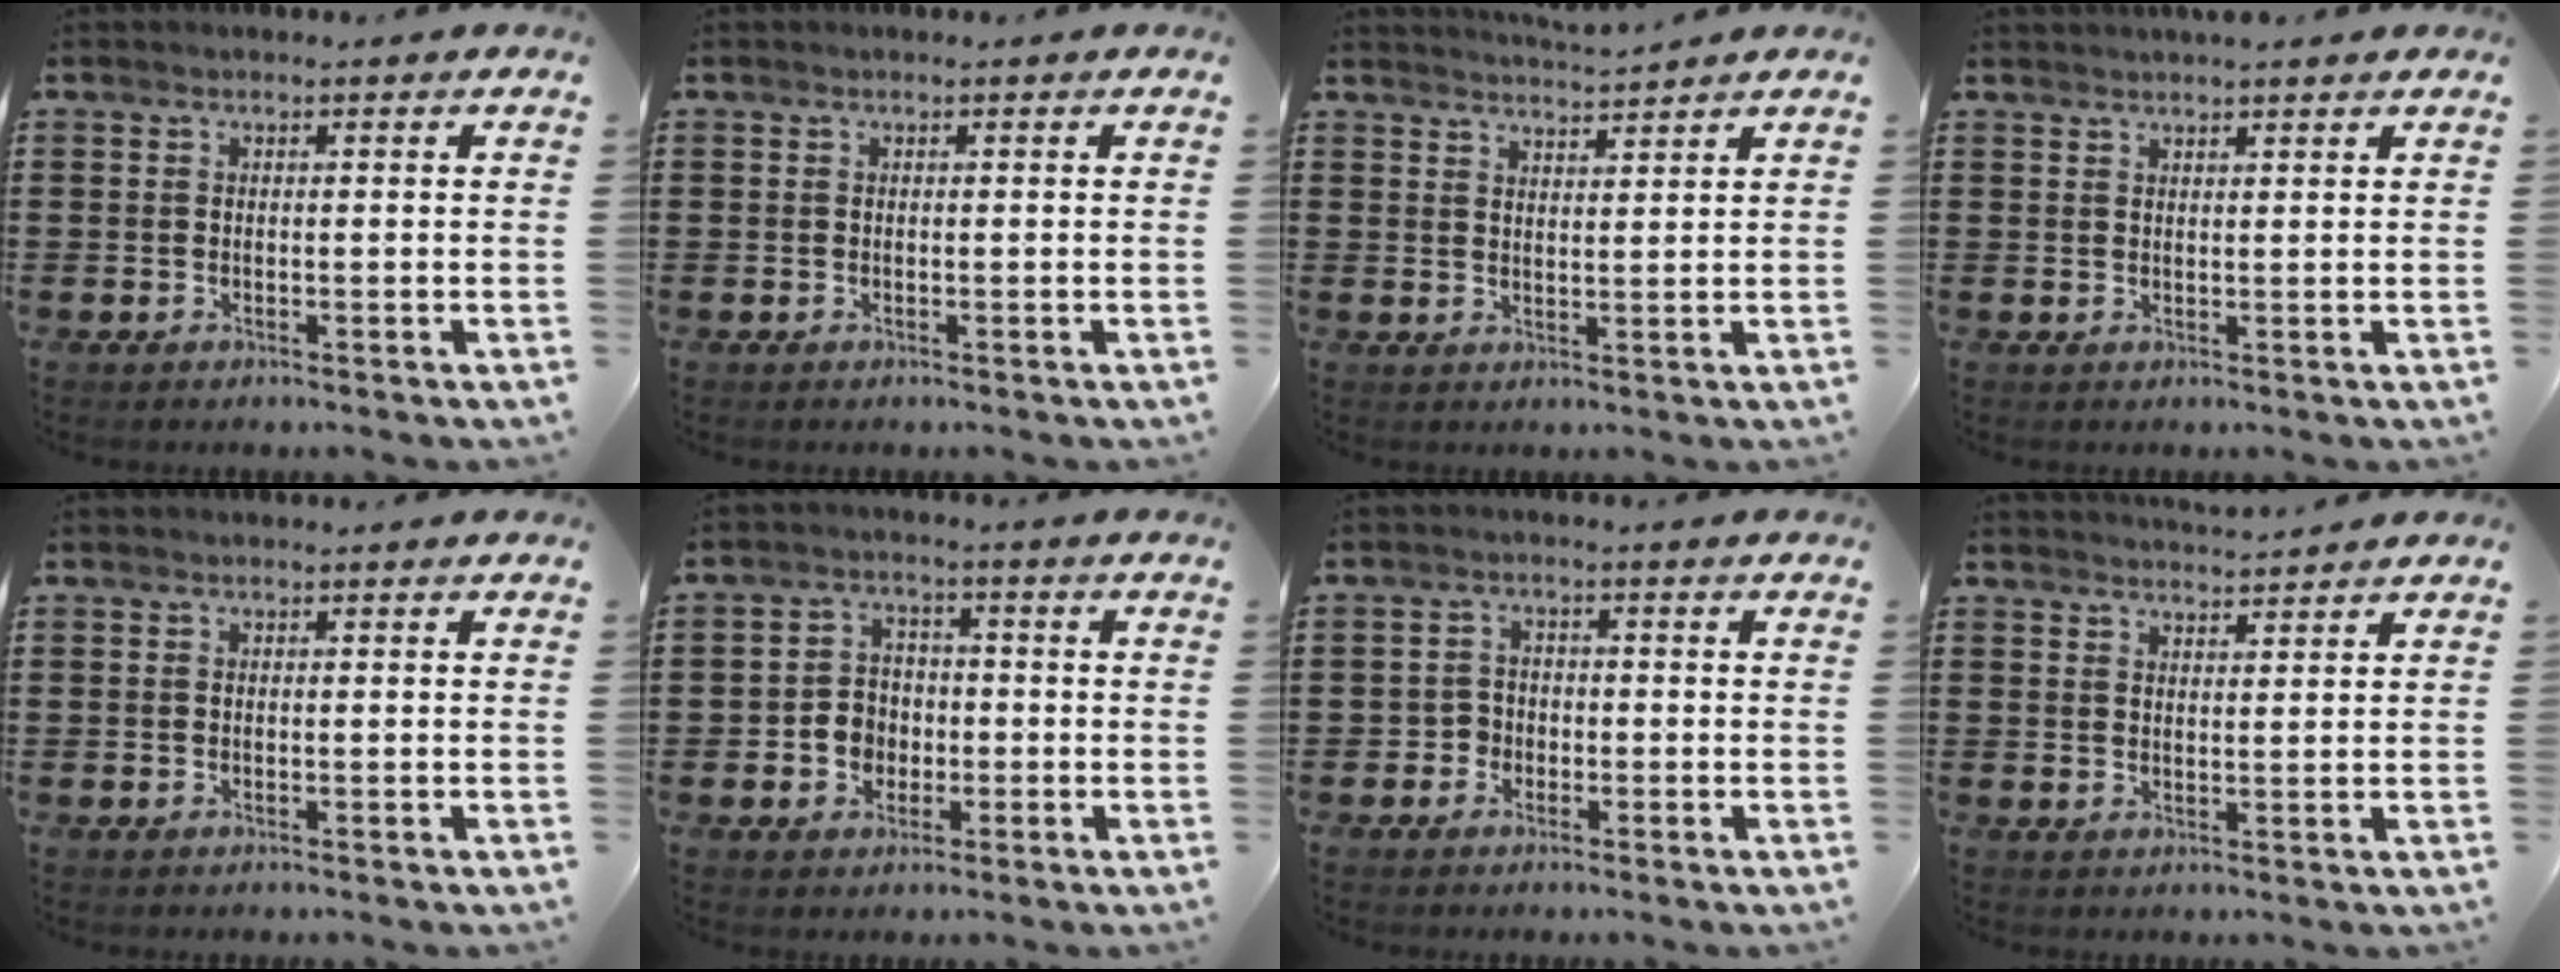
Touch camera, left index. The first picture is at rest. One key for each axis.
{"total": 0.0}
{"total": 3.1, "fx": 3.1, "fy": -0.3, "fz": 0.1, "tx": -0.011, "ty": -0.010, "tz": 0.057}
{"total": 1.9, "fx": 1.8, "fy": 0.1, "fz": 0.5, "tx": -0.013, "ty": 0.003, "tz": 0.034}
{"total": 0.0}
{"total": 4.0, "fx": -1.2, "fy": 3.5, "fz": 1.5, "tx": -0.039, "ty": 0.008, "tz": -0.026}
{"total": 2.2, "fx": -1.2, "fy": 1.9, "fz": 0.3, "tx": -0.015, "ty": 0.005, "tz": -0.028}
{"total": 2.6, "fx": 2.6, "fy": -0.1, "fz": 0.0, "tx": -0.007, "ty": -0.007, "tz": 0.050}